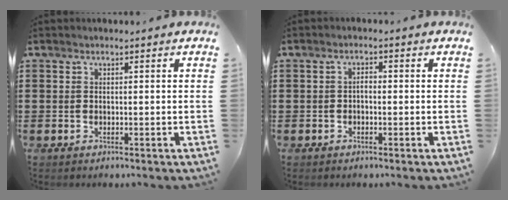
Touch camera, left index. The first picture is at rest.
{"total": 1.3, "force": [-0.4, 0.6, 1.0], "torque": [-0.022, 0.002, -0.010]}